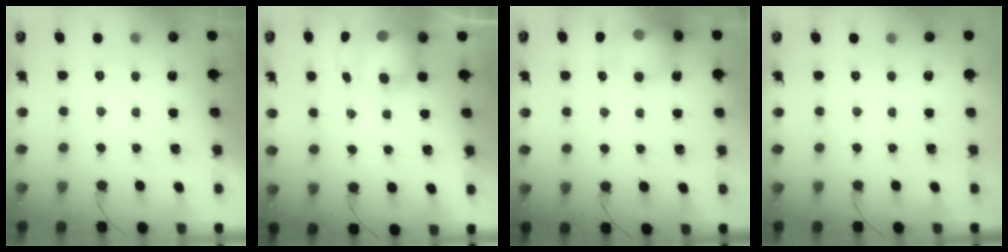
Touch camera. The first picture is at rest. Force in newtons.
{"total": 10.0, "press": 9.6, "slide": 2.7}
{"total": 13.1, "press": 12.9, "slide": 2.1}
{"total": 0.0}